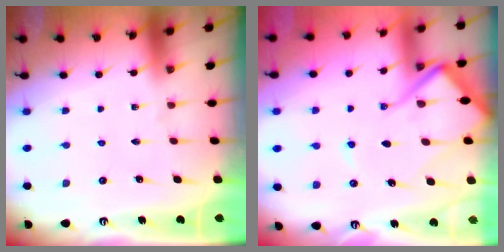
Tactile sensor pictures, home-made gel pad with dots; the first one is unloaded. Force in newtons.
{"total": 12.8, "press": 12.7, "slide": 1.6}